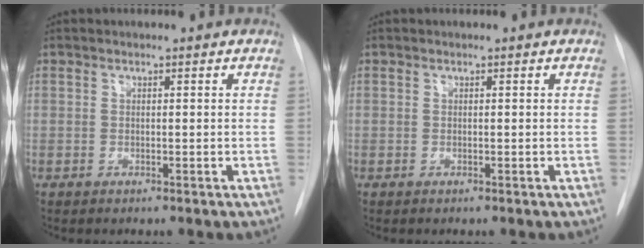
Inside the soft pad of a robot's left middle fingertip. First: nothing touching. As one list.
[{"total": 0.0}]